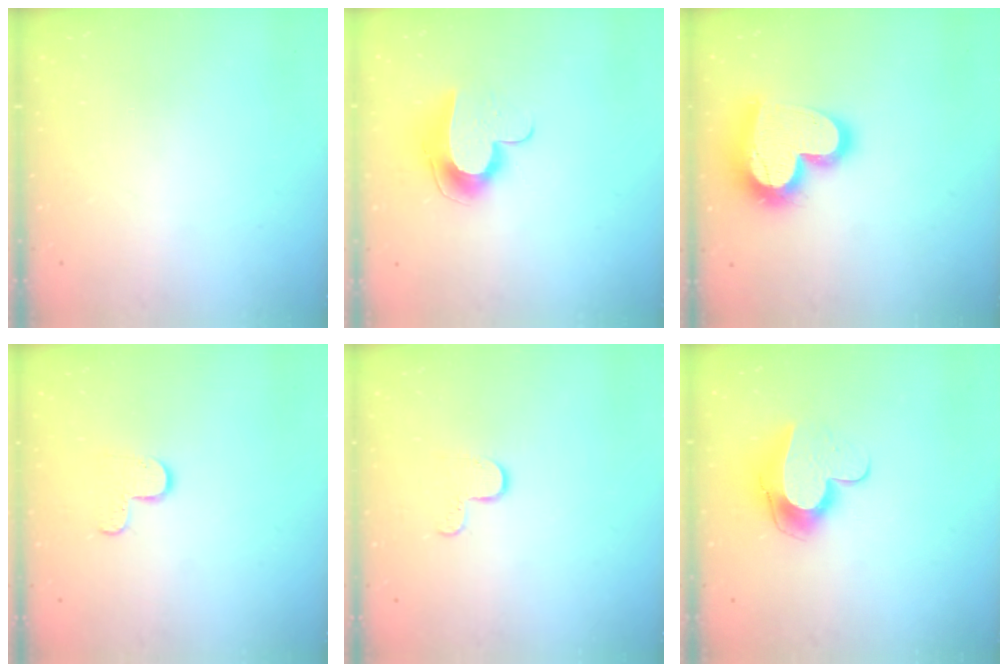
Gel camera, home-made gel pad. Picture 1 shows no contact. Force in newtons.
{"total": 10.2, "press": 10.2, "slide": 0.1}
{"total": 20.1, "press": 20.1, "slide": 1.7}
{"total": 5.7, "press": 5.7, "slide": 0.5}
{"total": 4.7, "press": 4.7, "slide": 0.4}
{"total": 10.9, "press": 10.9, "slide": 1.1}